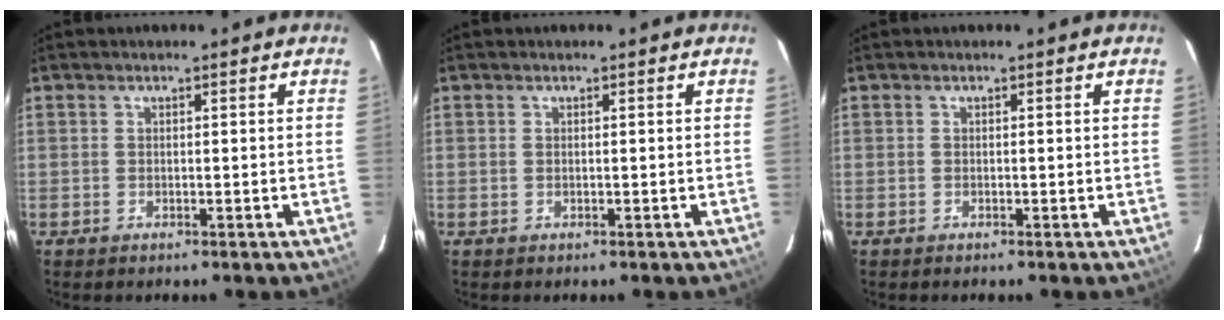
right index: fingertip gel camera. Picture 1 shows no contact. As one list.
[{"total": 0.0}, {"total": 0.0}]